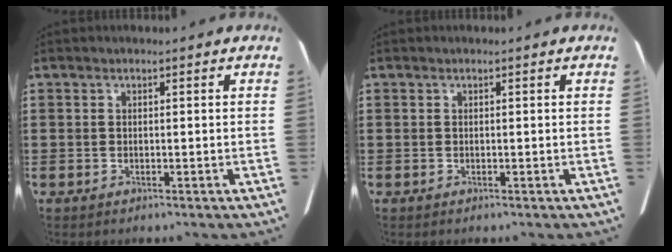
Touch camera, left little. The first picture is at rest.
{"total": 0.0}